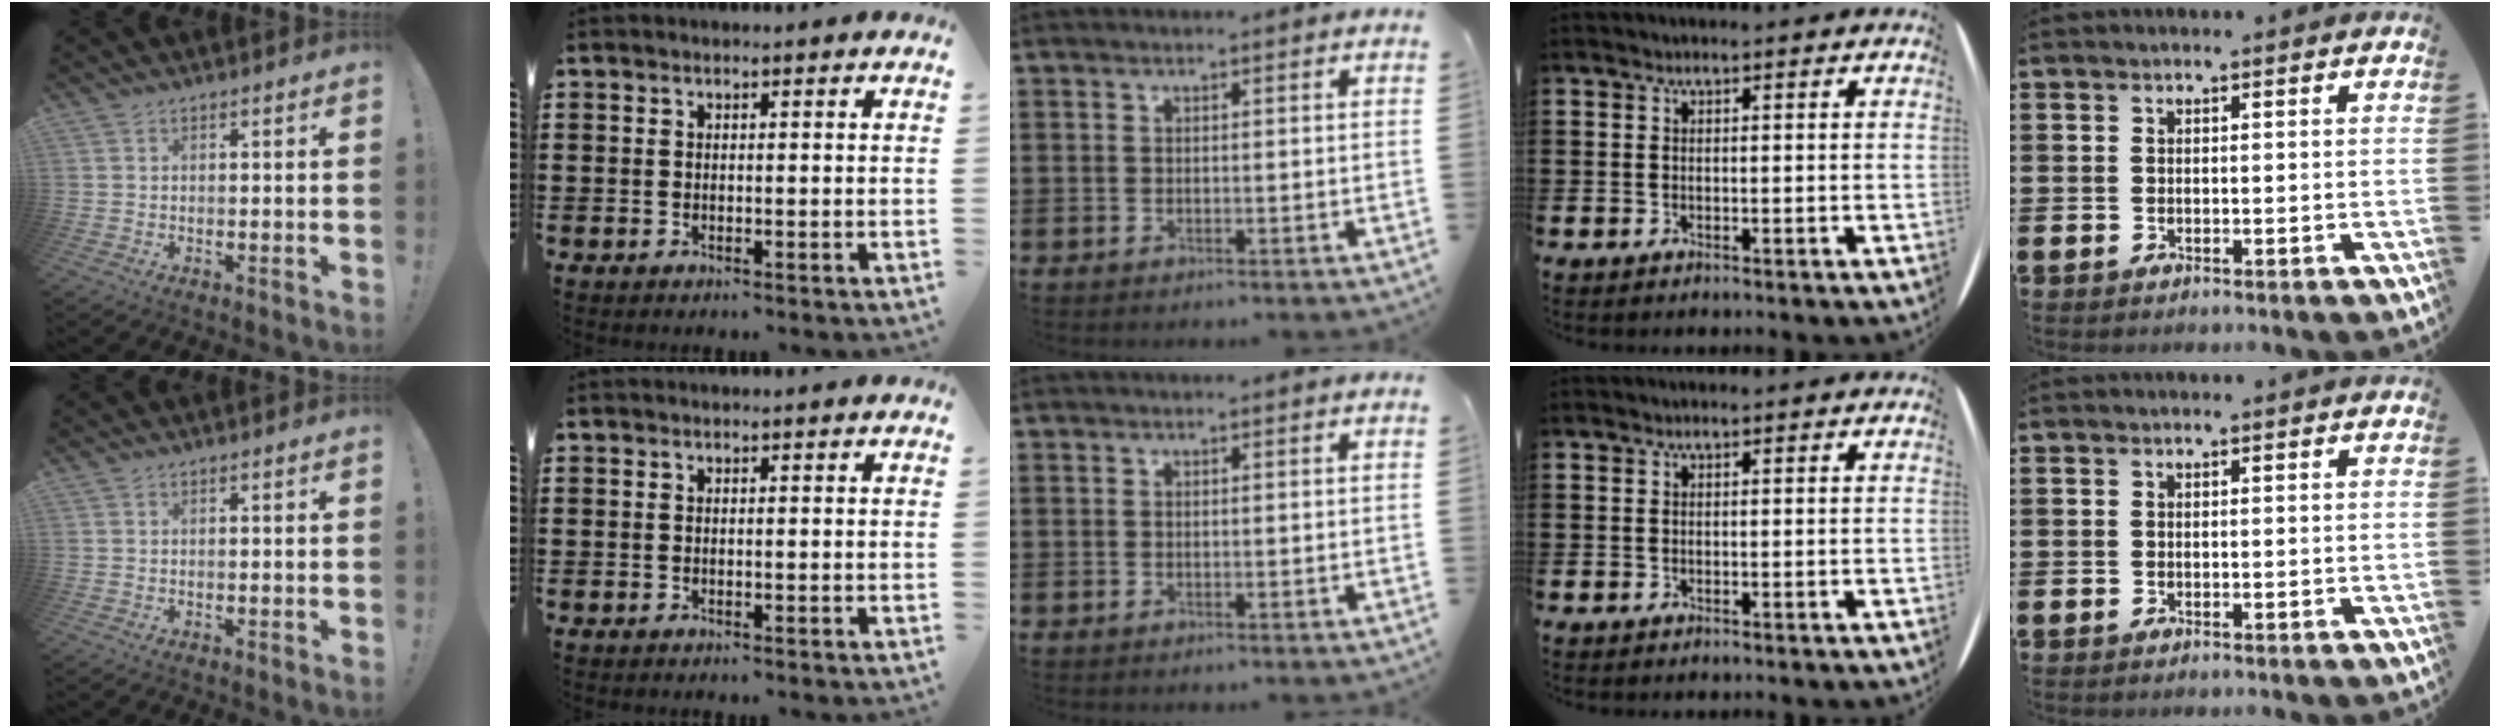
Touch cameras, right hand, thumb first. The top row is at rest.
{}